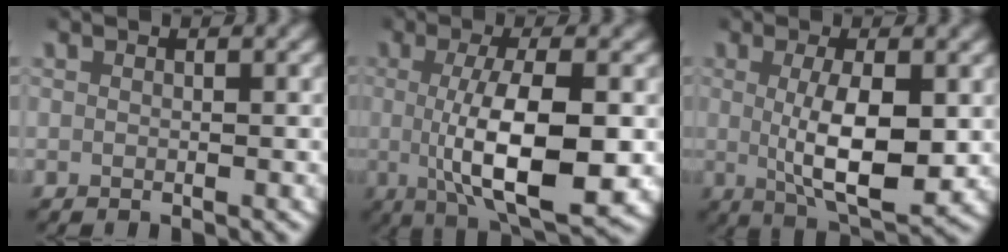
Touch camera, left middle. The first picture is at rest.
{"total": 9.2, "force": [-1.2, 3.0, 8.6], "torque": [-0.141, -0.017, -0.009]}
{"total": 7.2, "force": [-0.1, 2.6, 6.7], "torque": [-0.108, -0.016, 0.006]}